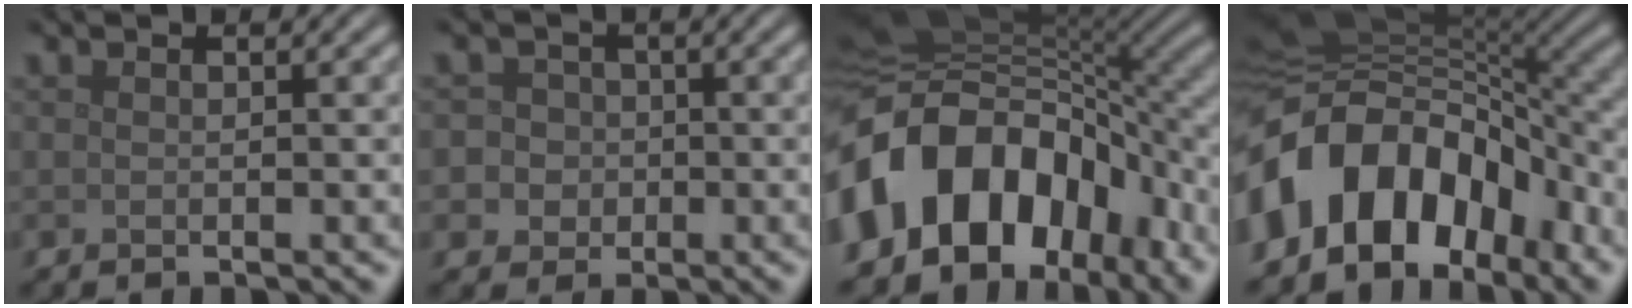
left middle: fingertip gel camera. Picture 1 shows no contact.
{"total": 5.5, "force": [-0.8, 5.2, 1.4], "torque": [-0.012, 0.019, -0.038]}
{"total": 15.2, "force": [-5.6, 10.6, 9.4], "torque": [-0.164, 0.006, -0.098]}
{"total": 13.0, "force": [-5.5, 8.8, 7.8], "torque": [-0.133, 0.016, -0.104]}